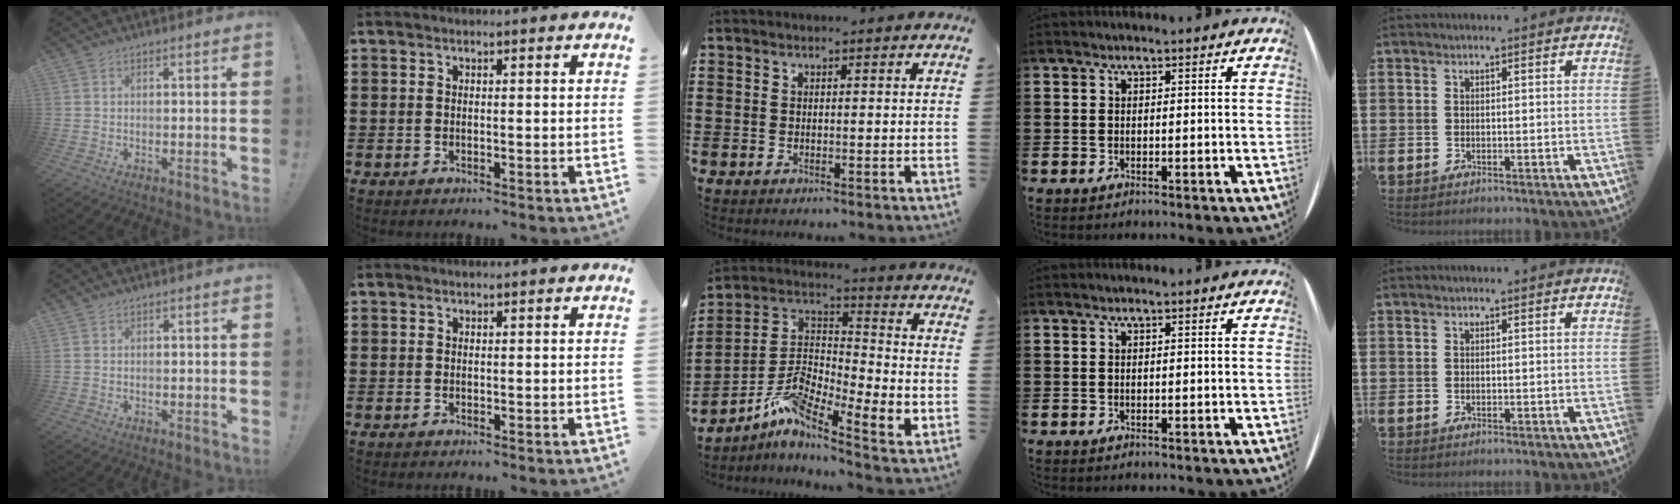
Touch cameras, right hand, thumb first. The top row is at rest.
{"thumb": {"total": 1.2, "force": [0.5, 0.7, 0.7], "torque": [-0.021, 0.004, 0.012]}, "middle": {"total": 8.4, "force": [-4.7, 3.1, 6.3], "torque": [-0.160, -0.022, -0.102]}}